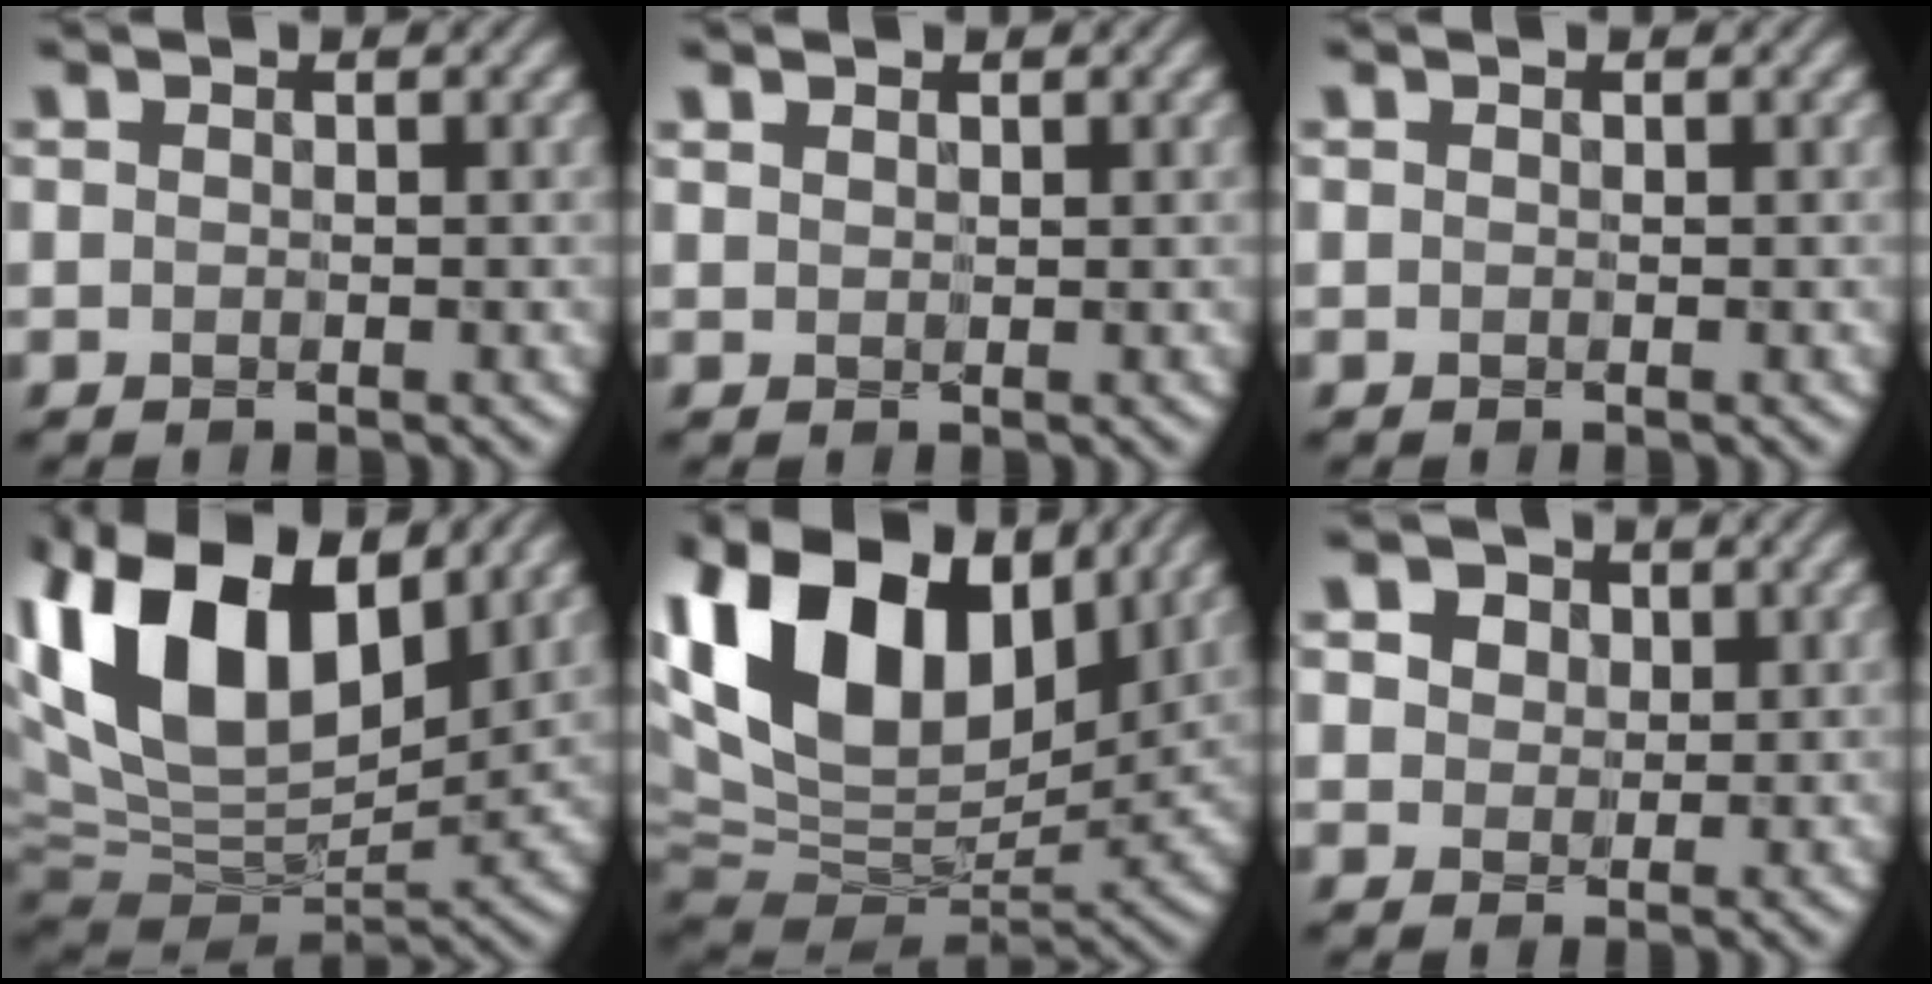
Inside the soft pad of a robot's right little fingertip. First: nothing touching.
{"total": 1.0, "force": [0.8, 0.5, 0.4], "torque": [-0.008, 0.003, 0.009]}
{"total": 0.0}
{"total": 16.3, "force": [5.4, 9.1, 12.4], "torque": [-0.249, 0.028, 0.091]}
{"total": 16.0, "force": [6.2, 10.0, 10.9], "torque": [-0.238, 0.036, 0.106]}
{"total": 5.8, "force": [2.9, 4.0, 2.9], "torque": [-0.078, 0.010, 0.039]}